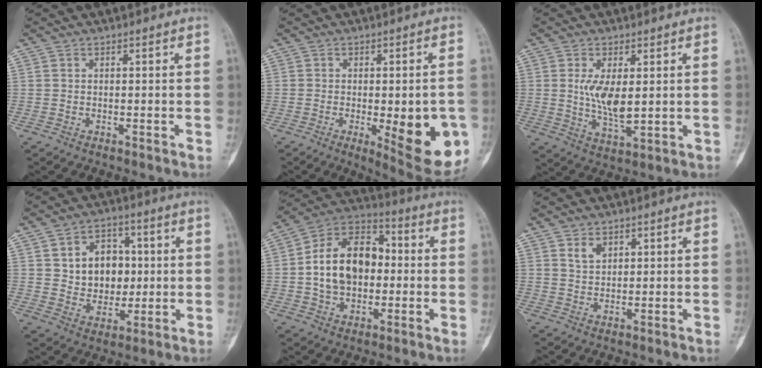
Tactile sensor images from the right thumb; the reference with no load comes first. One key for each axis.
{"total": 14.4, "fx": -3.6, "fy": 5.0, "fz": 13.0, "tx": -0.144, "ty": -0.006, "tz": -0.033}
{"total": 7.9, "fx": 1.1, "fy": 3.5, "fz": 7.0, "tx": -0.123, "ty": -0.020, "tz": 0.028}
{"total": 11.4, "fx": 1.9, "fy": 9.0, "fz": 6.8, "tx": -0.049, "ty": -0.002, "tz": 0.036}
{"total": 16.6, "fx": 0.0, "fy": 11.5, "fz": 11.9, "tx": -0.169, "ty": 0.030, "tz": -0.008}
{"total": 2.8, "fx": 1.6, "fy": 1.7, "fz": 1.4, "tx": -0.016, "ty": -0.011, "tz": 0.035}